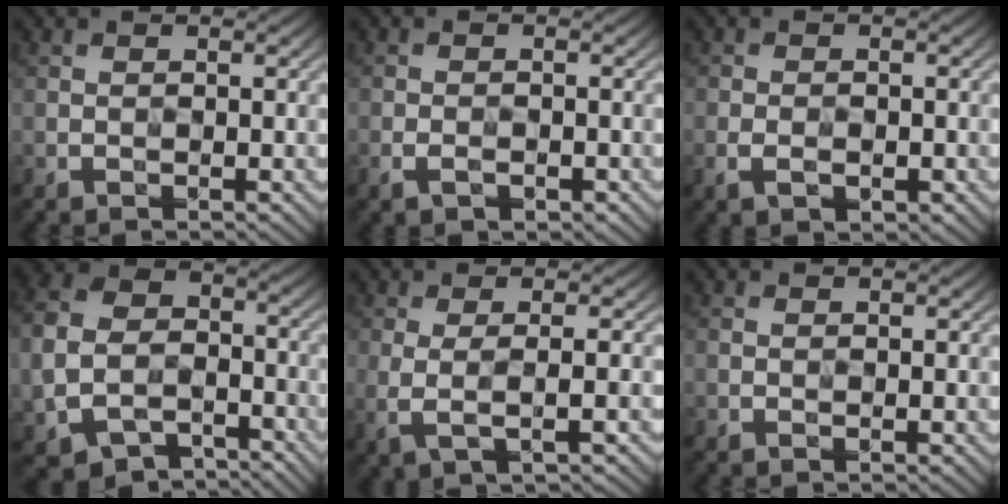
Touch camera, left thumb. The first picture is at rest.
{"total": 1.7, "force": [-1.1, 0.8, 1.0], "torque": [-0.025, -0.001, -0.024]}
{"total": 2.6, "force": [-1.1, 1.4, 1.8], "torque": [-0.038, -0.003, -0.021]}
{"total": 10.2, "force": [-4.5, 7.5, 5.2], "torque": [-0.152, -0.035, -0.085]}
{"total": 3.0, "force": [0.0, 0.5, 2.9], "torque": [-0.062, 0.004, -0.004]}
{"total": 0.0}